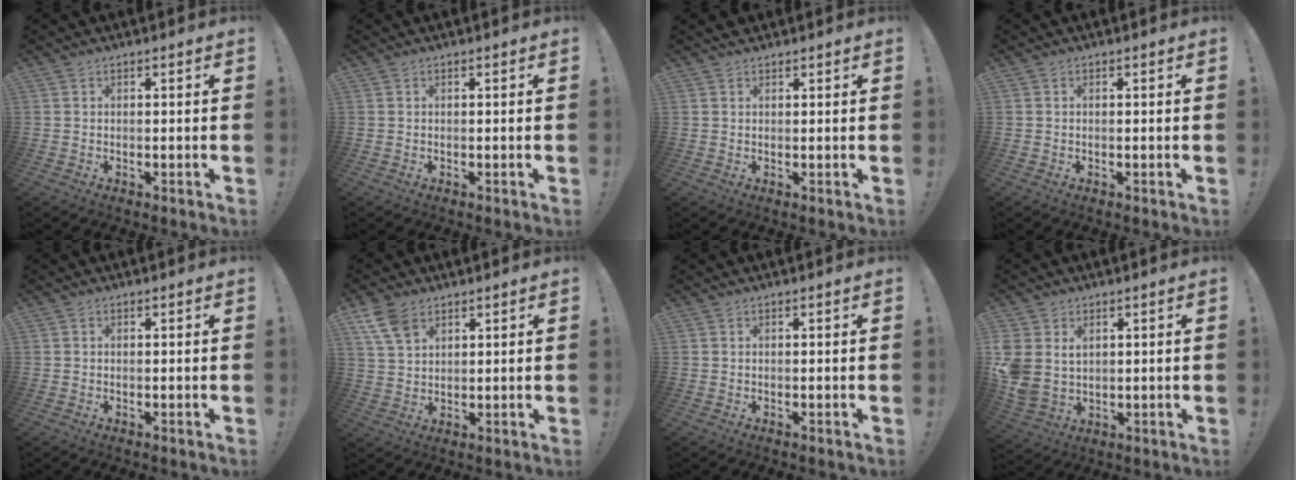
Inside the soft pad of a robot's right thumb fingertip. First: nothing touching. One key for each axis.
{"total": 0.0}
{"total": 1.1, "fx": 0.9, "fy": 0.5, "fz": 0.3, "tx": -0.005, "ty": -0.003, "tz": 0.018}
{"total": 0.0}
{"total": 0.0}
{"total": 7.8, "fx": 4.5, "fy": 4.7, "fz": 4.3, "tx": -0.084, "ty": -0.014, "tz": 0.089}
{"total": 0.0}
{"total": 7.1, "fx": 2.6, "fy": 5.7, "fz": 3.5, "tx": -0.076, "ty": -0.020, "tz": 0.051}